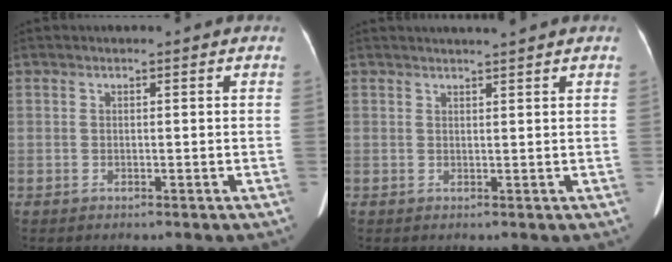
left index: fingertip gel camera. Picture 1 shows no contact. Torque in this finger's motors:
{"motor_torque": [0.16, -0.30, -0.05, -0.06]}